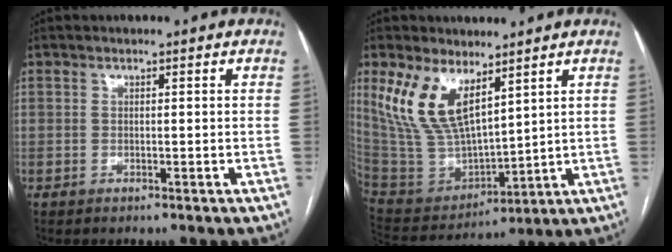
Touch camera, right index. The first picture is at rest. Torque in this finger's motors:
{"motor_torque": [1.24, 0.90, 0.50, 0.20]}